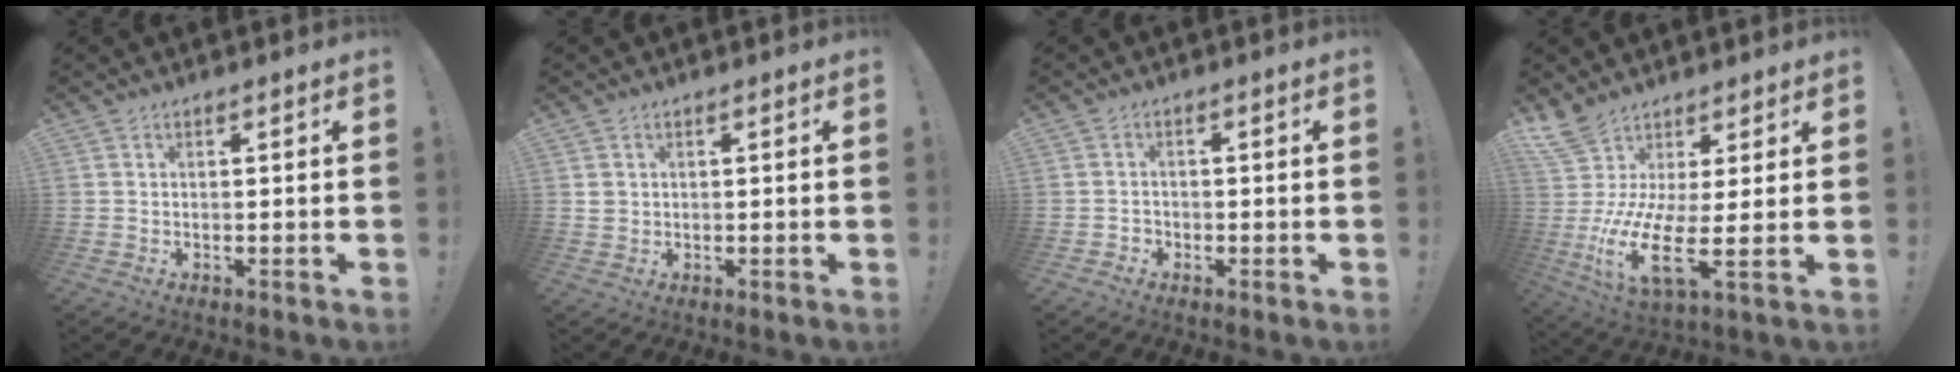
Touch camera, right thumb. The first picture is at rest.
{"total": 1.8, "force": [0.5, 1.6, 0.8], "torque": [-0.012, 0.002, 0.011]}
{"total": 1.8, "force": [-1.0, 1.4, 0.5], "torque": [-0.005, 0.000, -0.019]}
{"total": 12.8, "force": [3.2, 3.0, 12.1], "torque": [-0.267, -0.056, 0.057]}